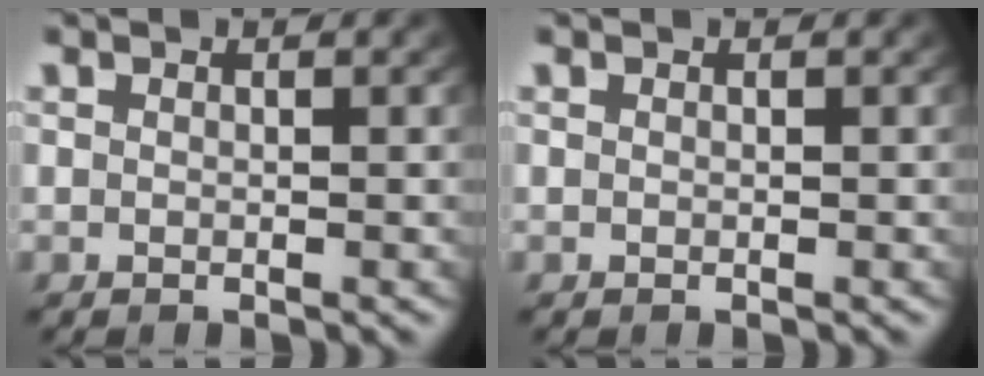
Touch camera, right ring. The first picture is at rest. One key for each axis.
{"total": 0.0}